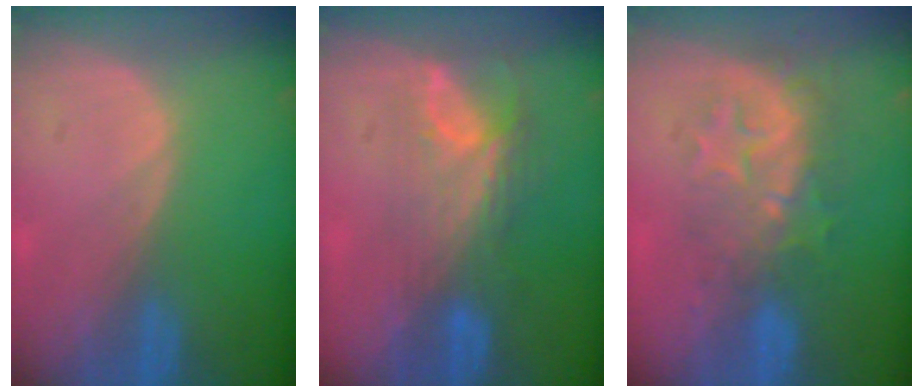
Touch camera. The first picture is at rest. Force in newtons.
{"total": 7.9, "press": 6.6, "slide": 4.3}
{"total": 8.8, "press": 7.9, "slide": 4.0}